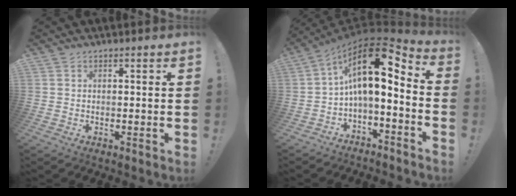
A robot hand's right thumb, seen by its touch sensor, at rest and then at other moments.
{"total": 14.9, "force": [3.9, 6.5, 12.9], "torque": [-0.214, -0.025, 0.066]}